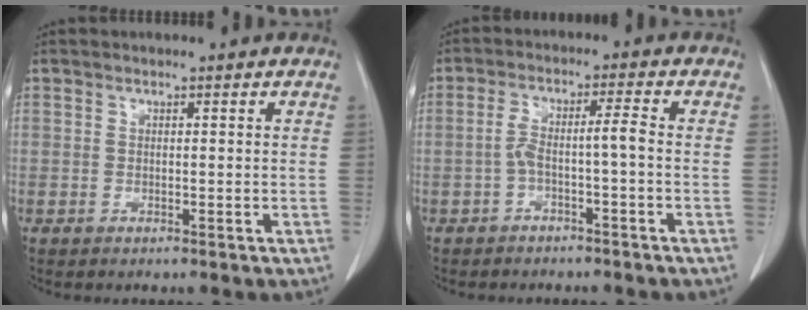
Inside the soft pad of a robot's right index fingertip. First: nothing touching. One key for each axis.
{"total": 4.2, "fx": -1.6, "fy": -0.1, "fz": 3.9, "tx": -0.081, "ty": 0.023, "tz": -0.026}